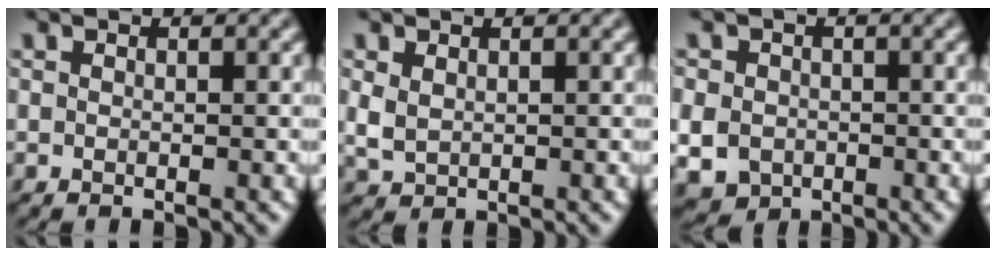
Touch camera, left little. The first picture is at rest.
{"total": 1.7, "force": [0.4, 1.2, 1.1], "torque": [-0.032, 0.000, 0.012]}
{"total": 4.7, "force": [-1.0, 4.2, 1.9], "torque": [-0.040, -0.006, -0.032]}